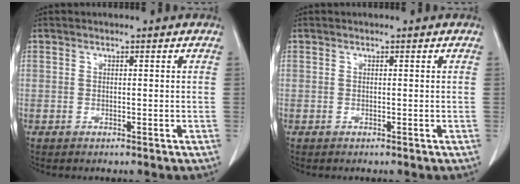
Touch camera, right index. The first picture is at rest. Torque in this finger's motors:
{"motor_torque": [-0.01, 0.00, 0.00, 0.00]}